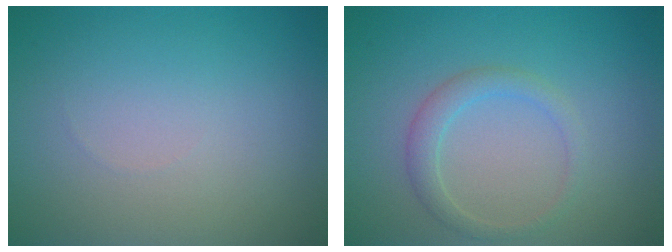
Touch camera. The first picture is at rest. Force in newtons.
{"total": 2.0, "press": 2.0, "slide": 0.1}